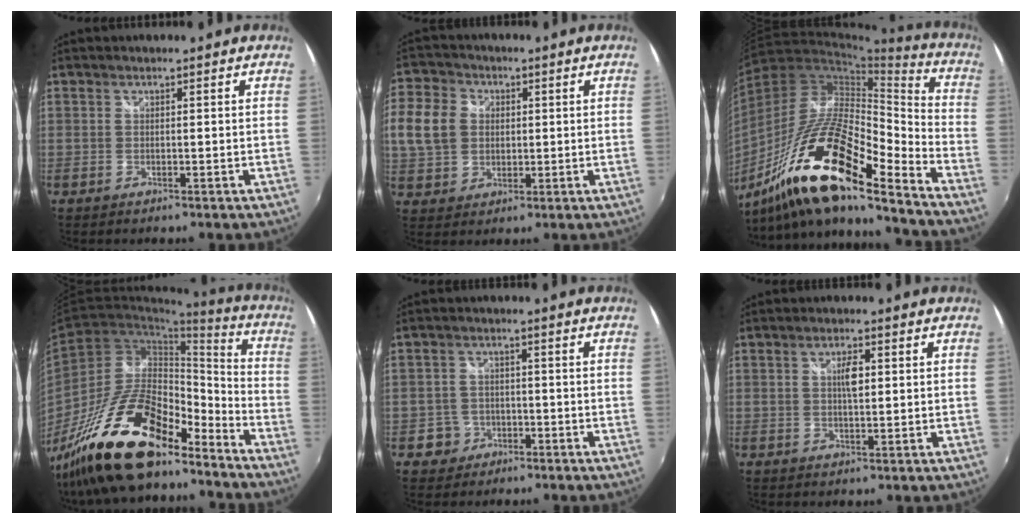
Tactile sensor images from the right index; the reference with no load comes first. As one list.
[{"total": 26.8, "force": [5.3, 22.7, 13.3], "torque": [-0.405, 0.081, 0.108]}, {"total": 23.0, "force": [-14.2, 5.0, 17.4], "torque": [-0.316, -0.017, -0.281]}, {"total": 22.2, "force": [-17.0, 7.0, 12.5], "torque": [-0.235, -0.004, -0.303]}, {"total": 4.1, "force": [-2.0, 3.6, 0.0], "torque": [-0.010, 0.014, -0.034]}, {"total": 3.0, "force": [0.6, 1.0, 2.8], "torque": [-0.047, 0.003, 0.009]}]